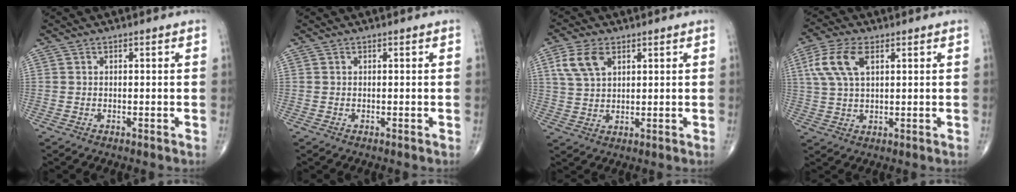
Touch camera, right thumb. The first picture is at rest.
{"total": 0.0}
{"total": 7.0, "force": [3.0, 4.2, 4.8], "torque": [-0.094, -0.002, 0.062]}
{"total": 8.6, "force": [3.0, 4.3, 6.8], "torque": [-0.156, 0.007, 0.060]}